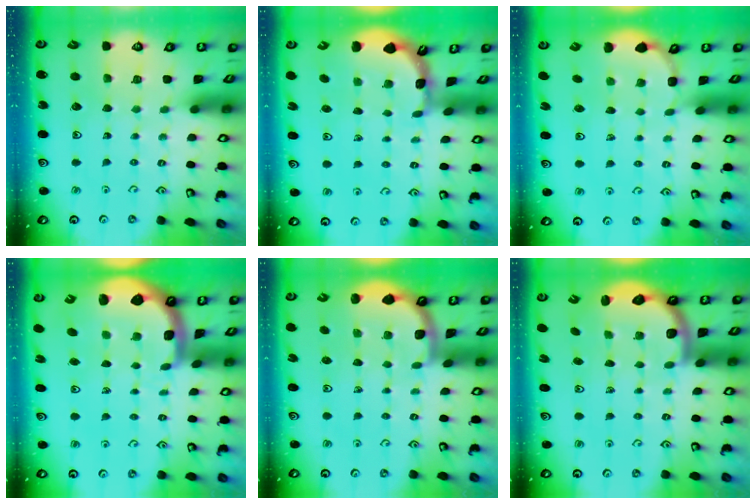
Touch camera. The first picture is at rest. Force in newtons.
{"total": 1.8, "press": 1.8, "slide": 0.1}
{"total": 1.6, "press": 1.2, "slide": 1.0}
{"total": 3.5, "press": 2.4, "slide": 2.6}
{"total": 1.8, "press": 1.8, "slide": 0.0}
{"total": 2.7, "press": 2.4, "slide": 1.2}